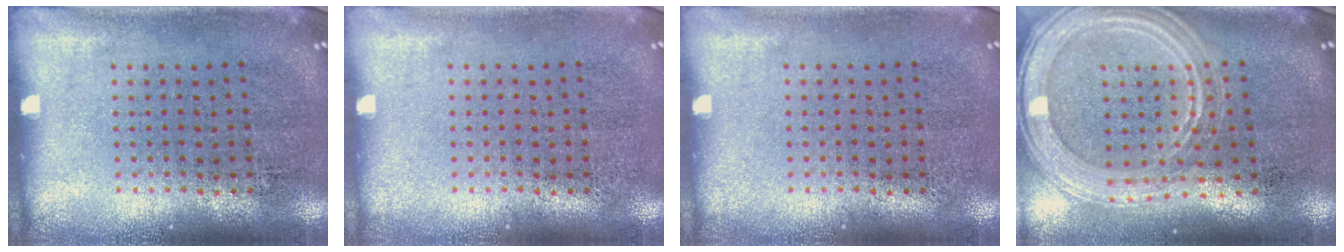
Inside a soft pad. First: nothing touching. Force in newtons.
{"total": 0.0}
{"total": 0.0}
{"total": 2.3, "press": 2.1, "slide": 1.0}